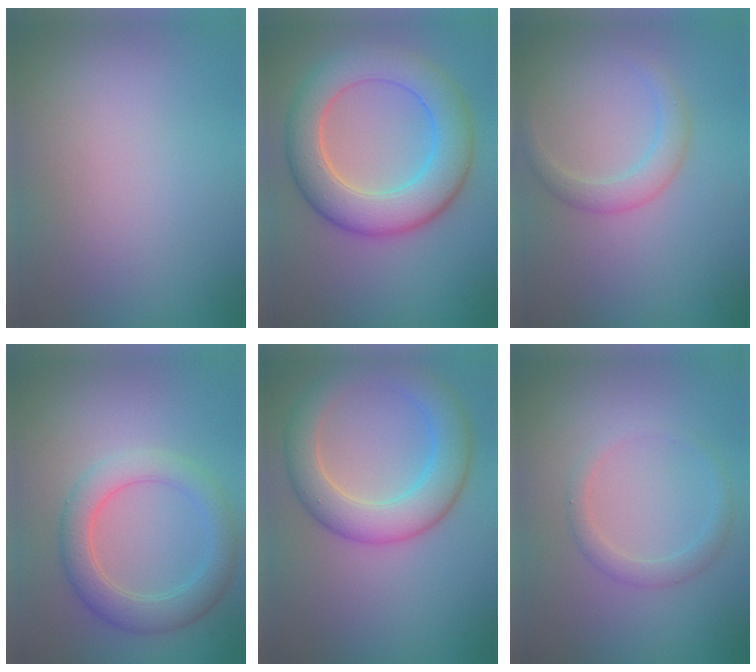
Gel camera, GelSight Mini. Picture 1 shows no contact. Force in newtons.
{"total": 7.8, "press": 7.8, "slide": 0.4}
{"total": 2.3, "press": 2.3, "slide": 0.0}
{"total": 4.2, "press": 4.2, "slide": 0.2}
{"total": 6.1, "press": 6.1, "slide": 0.2}
{"total": 1.7, "press": 1.7, "slide": 0.0}